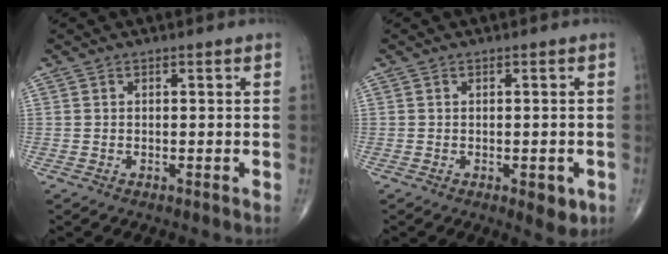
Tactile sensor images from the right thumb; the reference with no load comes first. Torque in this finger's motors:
{"motor_torque": [-0.25, 0.07, -0.10, -0.05, 0.12]}